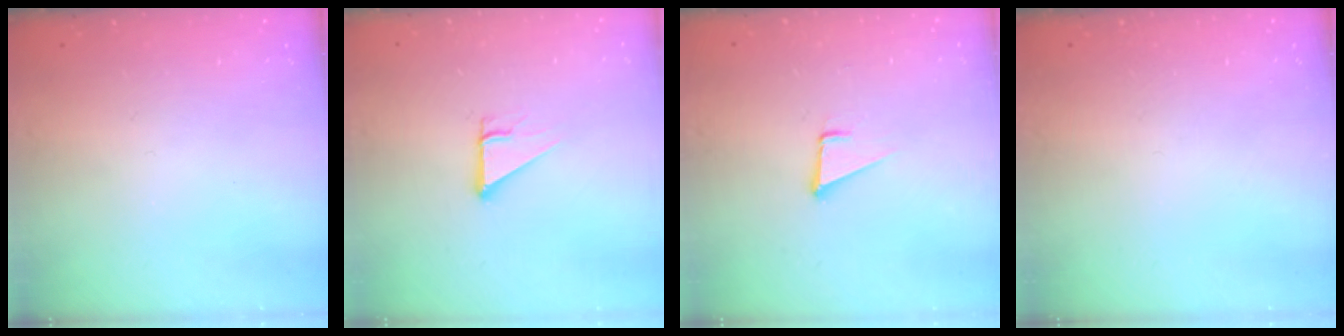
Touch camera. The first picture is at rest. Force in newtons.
{"total": 3.8, "press": 3.8, "slide": 0.3}
{"total": 3.6, "press": 2.7, "slide": 2.4}
{"total": 0.0}